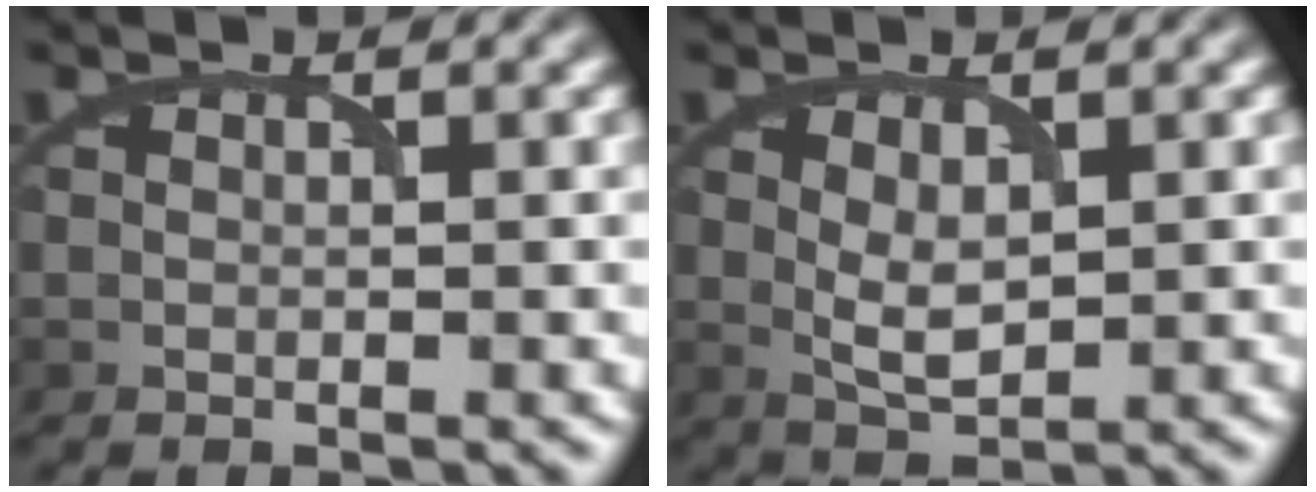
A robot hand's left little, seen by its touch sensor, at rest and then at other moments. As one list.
[{"total": 2.6, "force": [0.5, 1.3, 2.2], "torque": [-0.047, -0.005, 0.014]}]